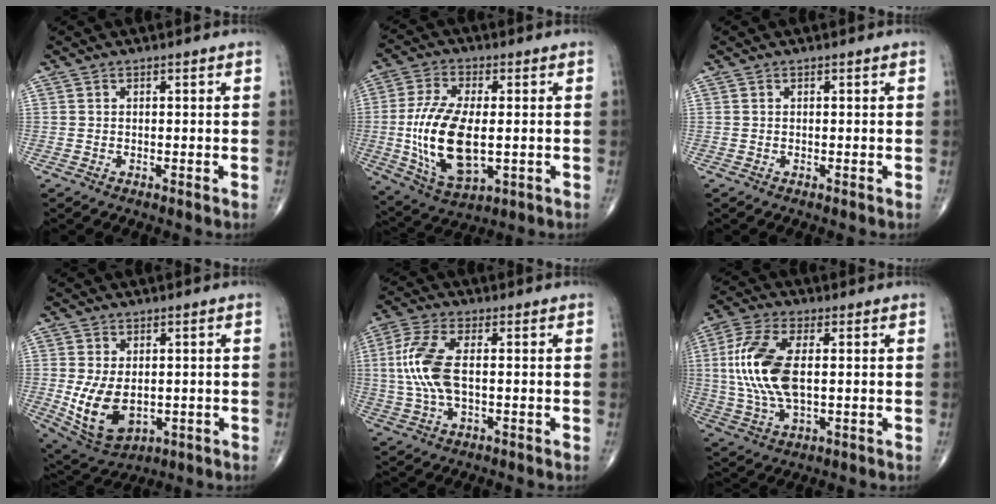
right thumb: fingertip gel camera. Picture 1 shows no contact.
{"total": 16.4, "force": [-1.4, 7.9, 14.3], "torque": [-0.286, -0.010, -0.016]}
{"total": 0.0}
{"total": 11.0, "force": [-1.1, 6.9, 8.5], "torque": [-0.152, -0.013, 0.002]}
{"total": 10.1, "force": [0.4, 4.4, 9.1], "torque": [-0.220, 0.006, 0.008]}
{"total": 14.2, "force": [1.2, 6.7, 12.4], "torque": [-0.277, 0.000, 0.024]}